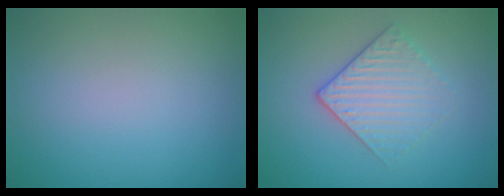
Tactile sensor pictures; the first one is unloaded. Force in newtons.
{"total": 3.1, "press": 2.8, "slide": 1.3}